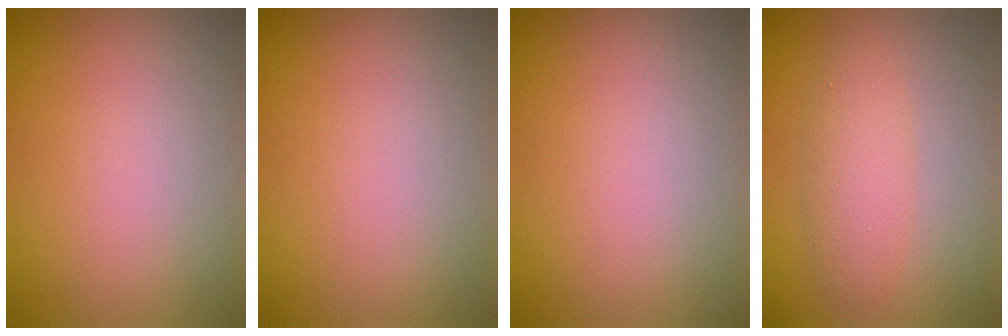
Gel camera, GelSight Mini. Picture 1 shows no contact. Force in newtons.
{"total": 0.0}
{"total": 0.0}
{"total": 2.8, "press": 2.8, "slide": 0.1}